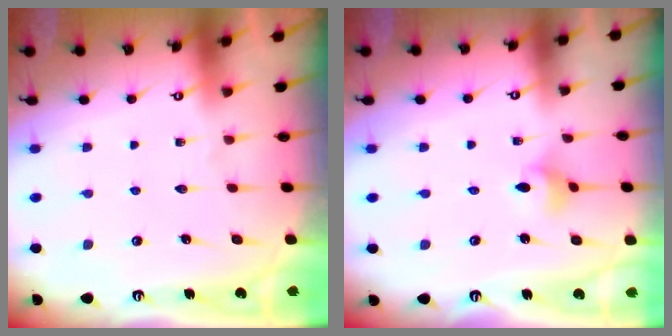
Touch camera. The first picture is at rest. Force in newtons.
{"total": 3.0, "press": 2.9, "slide": 0.6}